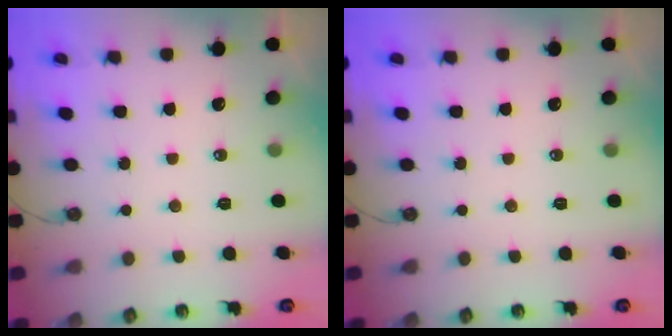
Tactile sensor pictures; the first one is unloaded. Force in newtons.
{"total": 0.0}